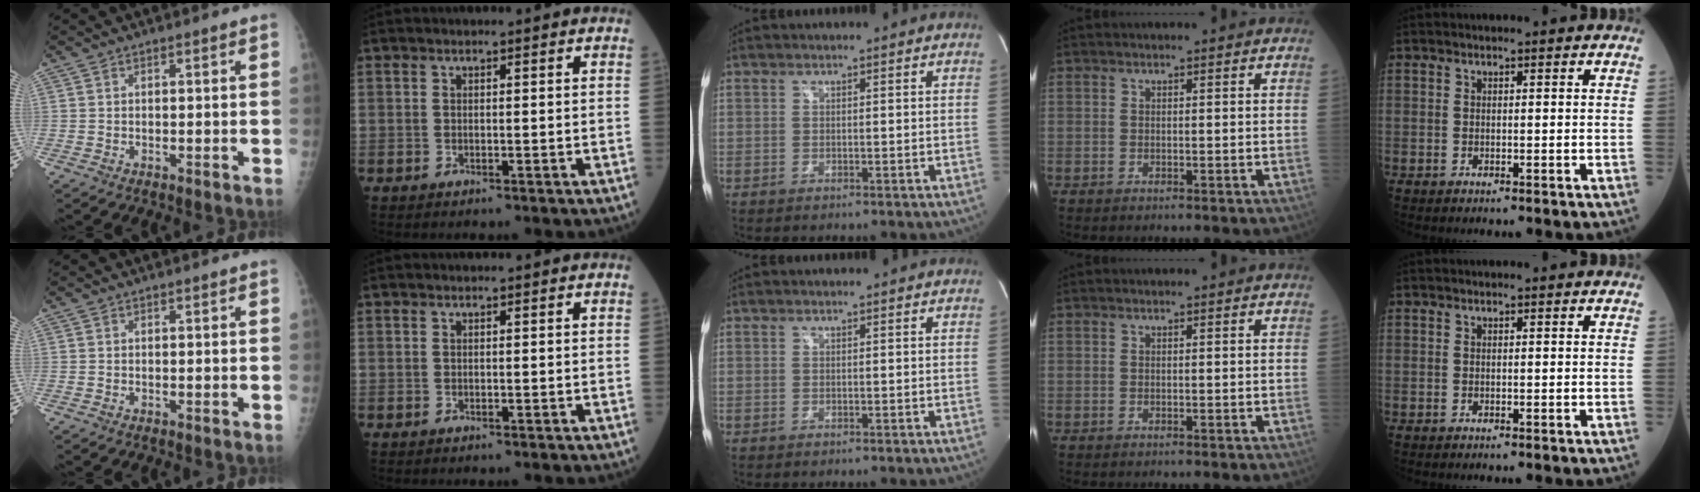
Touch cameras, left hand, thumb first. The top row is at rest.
{}